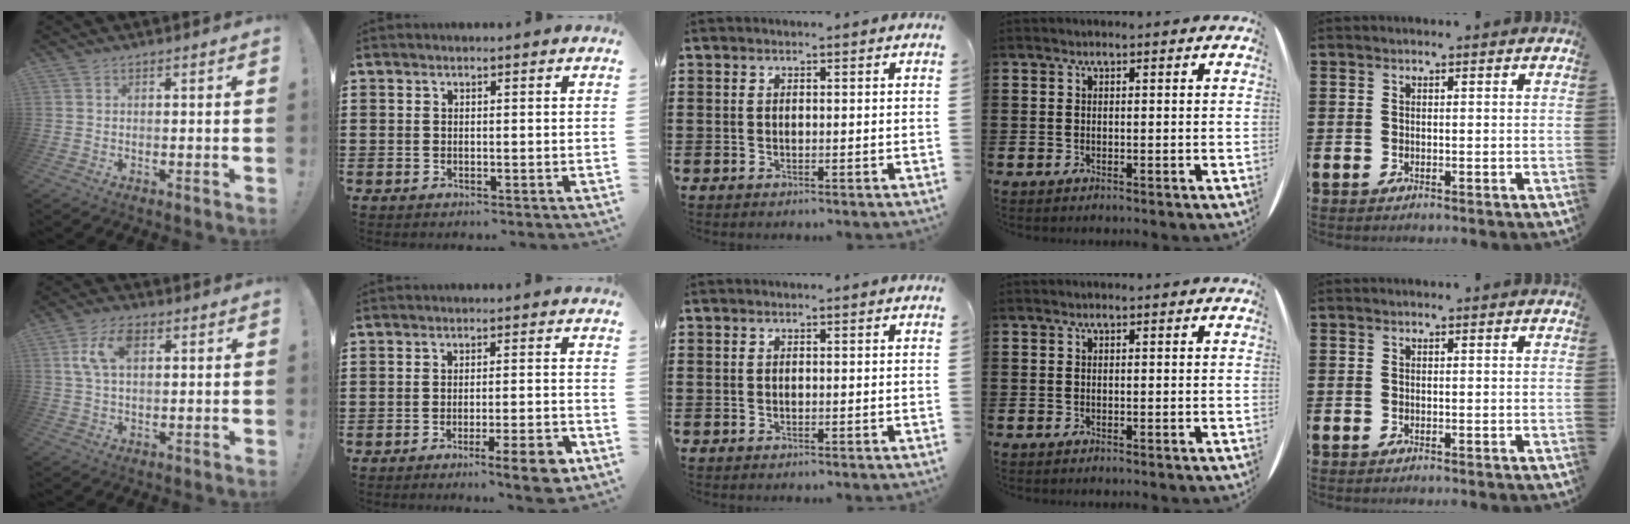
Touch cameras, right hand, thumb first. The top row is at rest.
{"thumb": {"total": 9.0, "force": [2.8, 4.8, 7.0], "torque": [-0.132, 0.005, 0.050]}, "index": {"total": 5.8, "force": [-3.4, 0.5, 4.6], "torque": [-0.070, -0.005, -0.056]}}